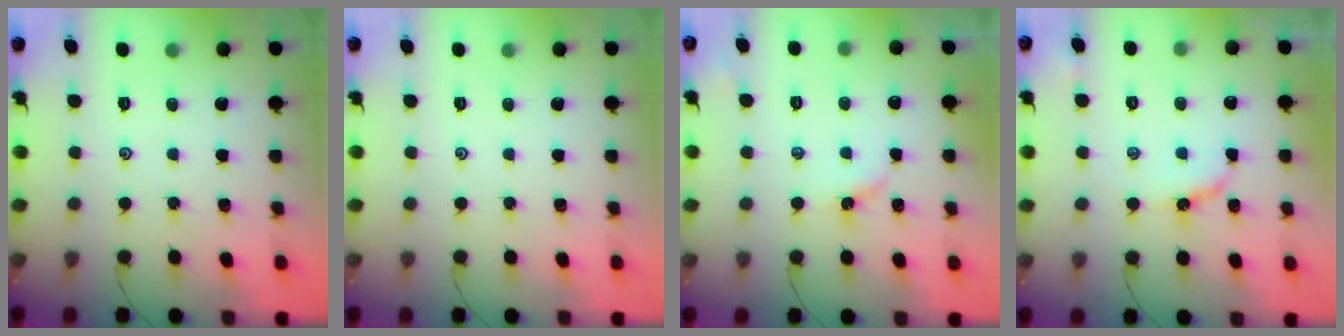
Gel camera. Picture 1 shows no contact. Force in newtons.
{"total": 0.0}
{"total": 3.4, "press": 3.4, "slide": 0.4}
{"total": 6.4, "press": 6.4, "slide": 0.6}